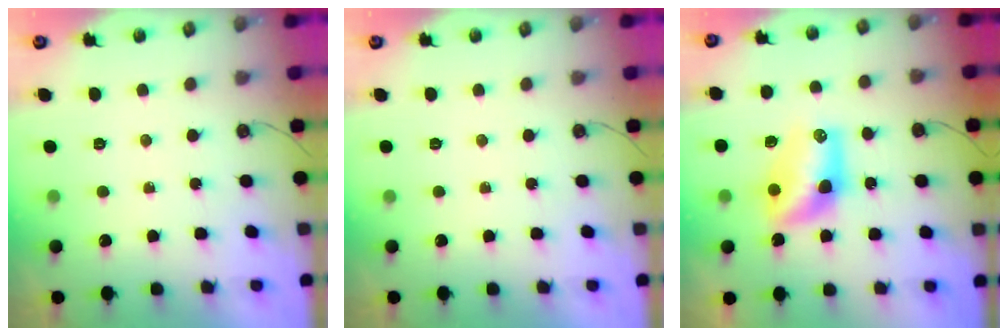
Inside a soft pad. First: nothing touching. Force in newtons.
{"total": 0.0}
{"total": 10.9, "press": 10.0, "slide": 4.3}